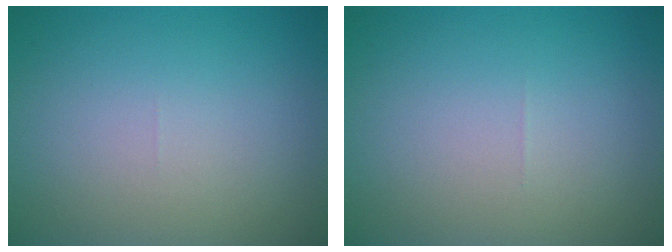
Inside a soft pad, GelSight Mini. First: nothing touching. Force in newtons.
{"total": 0.0}